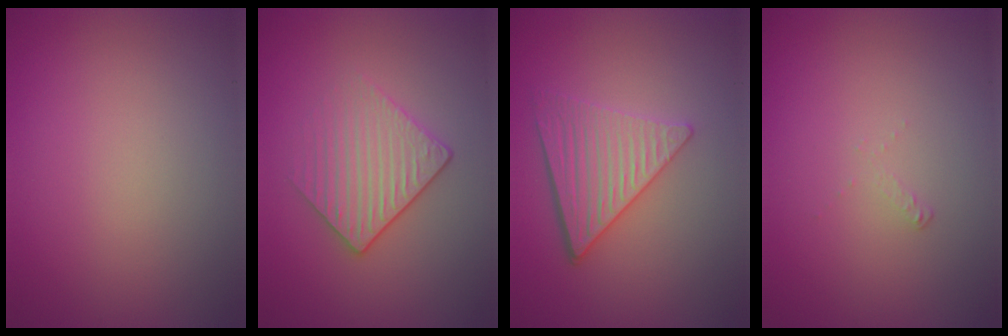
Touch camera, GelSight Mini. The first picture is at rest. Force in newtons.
{"total": 3.1, "press": 2.8, "slide": 1.3}
{"total": 4.5, "press": 3.7, "slide": 2.5}
{"total": 0.6, "press": 0.2, "slide": 0.6}